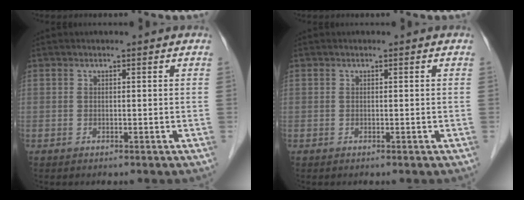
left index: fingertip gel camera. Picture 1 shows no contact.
{"total": 0.0}